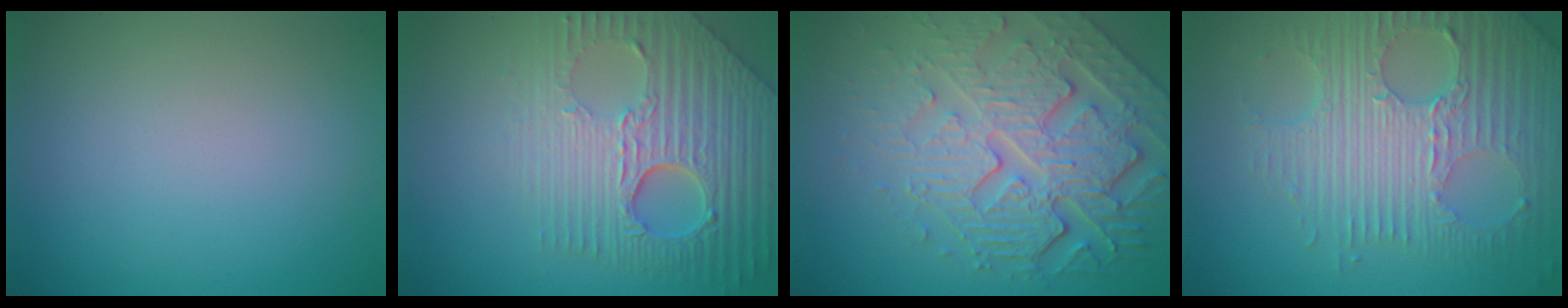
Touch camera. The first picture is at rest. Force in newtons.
{"total": 8.4, "press": 5.9, "slide": 6.0}
{"total": 7.3, "press": 5.8, "slide": 4.5}
{"total": 7.8, "press": 5.5, "slide": 5.6}